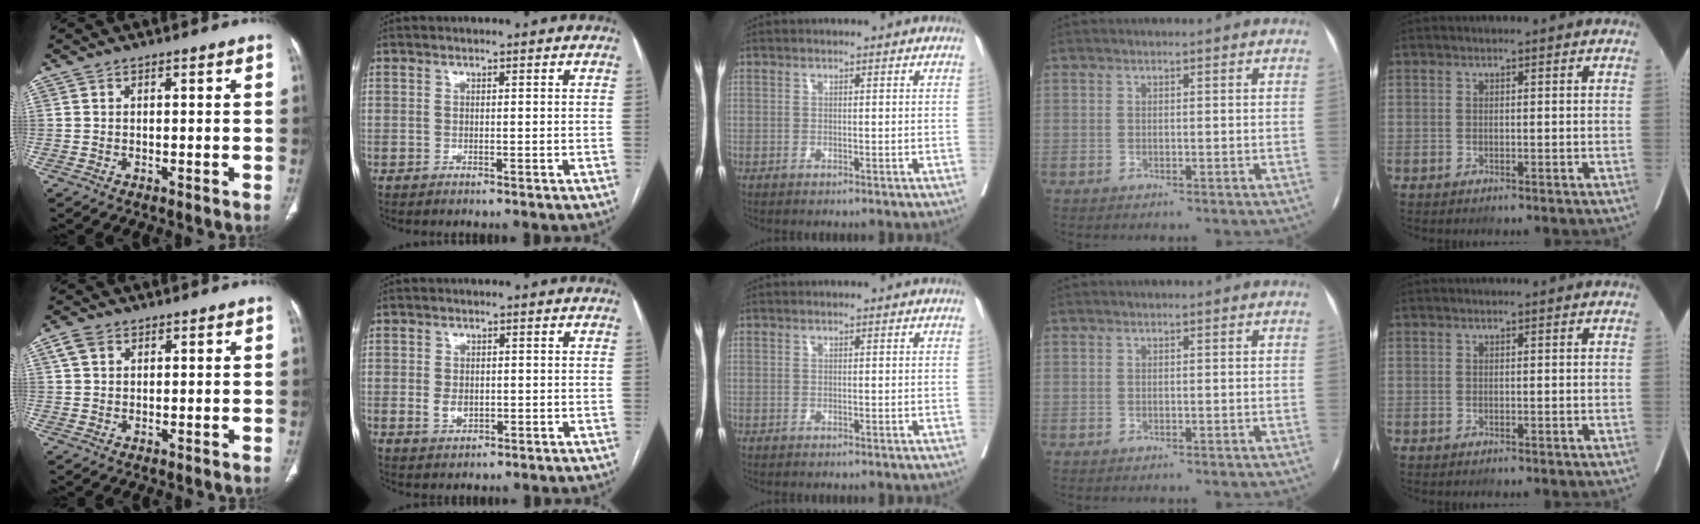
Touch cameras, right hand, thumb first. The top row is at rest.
{"thumb": {"total": 2.9, "force": [1.4, 2.1, 1.5], "torque": [-0.028, 0.006, 0.029]}, "index": {"total": 2.9, "force": [-0.3, 2.0, 2.1], "torque": [-0.038, -0.001, 0.002]}}